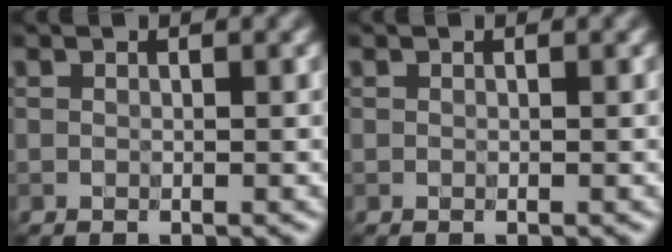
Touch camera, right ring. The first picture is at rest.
{"total": 0.0}